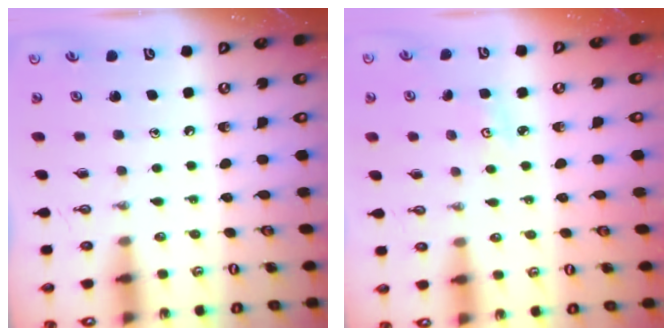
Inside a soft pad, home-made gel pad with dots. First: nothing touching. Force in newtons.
{"total": 2.8, "press": 2.7, "slide": 0.4}